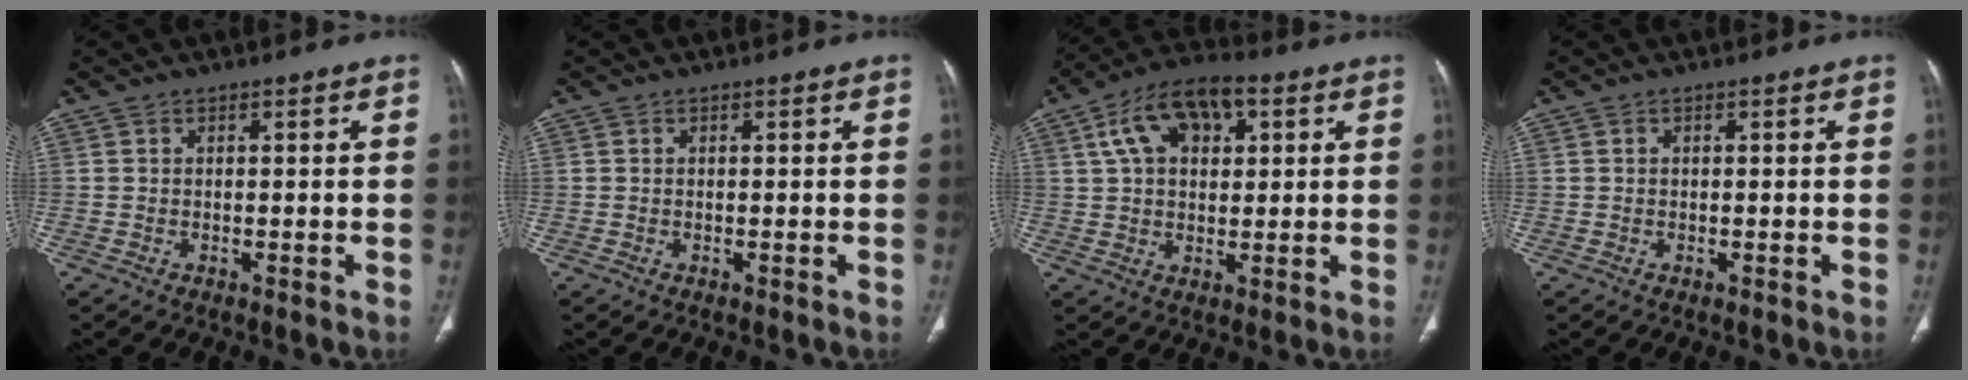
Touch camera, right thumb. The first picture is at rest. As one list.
[{"total": 0.0}, {"total": 12.6, "force": [4.5, 7.2, 9.4], "torque": [-0.151, 0.015, 0.072]}, {"total": 0.0}]